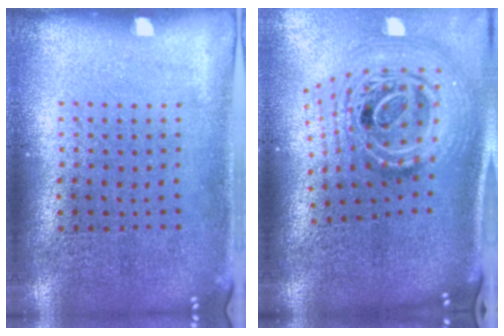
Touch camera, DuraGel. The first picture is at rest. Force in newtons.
{"total": 2.9, "press": 2.0, "slide": 2.1}